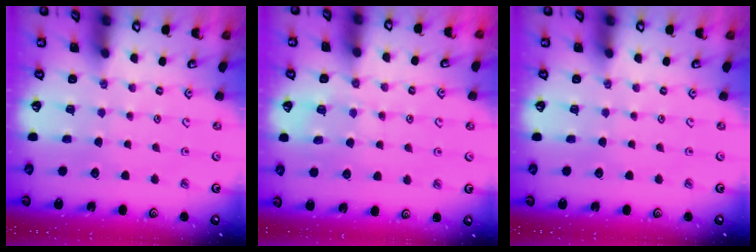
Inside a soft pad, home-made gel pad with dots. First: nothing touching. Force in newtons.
{"total": 5.8, "press": 5.7, "slide": 0.6}
{"total": 0.0}